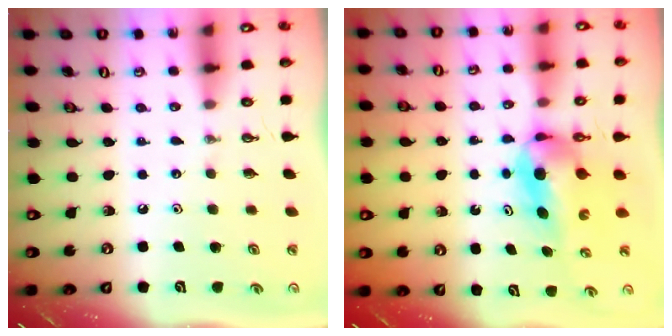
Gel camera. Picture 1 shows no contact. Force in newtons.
{"total": 5.4, "press": 5.2, "slide": 1.5}